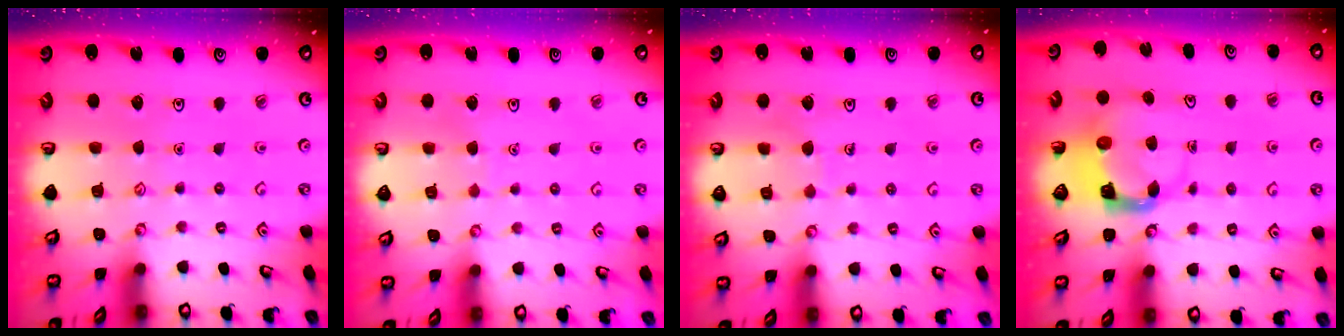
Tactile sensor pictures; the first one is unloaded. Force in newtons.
{"total": 1.4, "press": 1.4, "slide": 0.1}
{"total": 4.0, "press": 4.0, "slide": 0.3}
{"total": 3.9, "press": 3.8, "slide": 0.6}